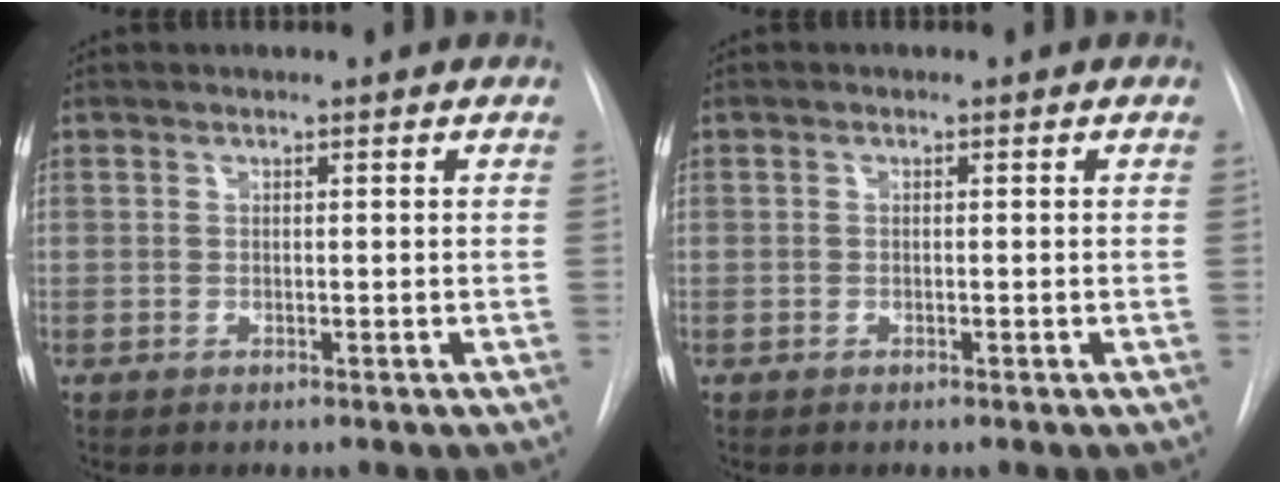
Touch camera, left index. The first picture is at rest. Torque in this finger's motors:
{"motor_torque": [0.05, 0.13, 0.00, 0.00]}